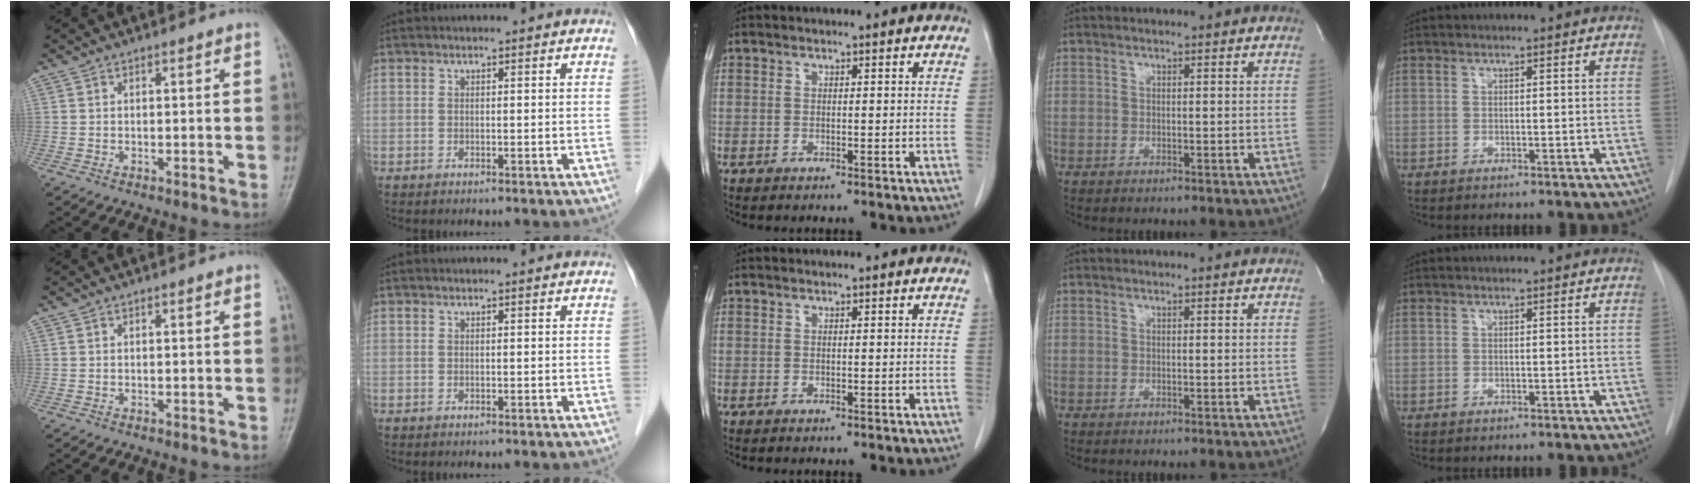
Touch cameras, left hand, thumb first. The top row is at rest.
{}